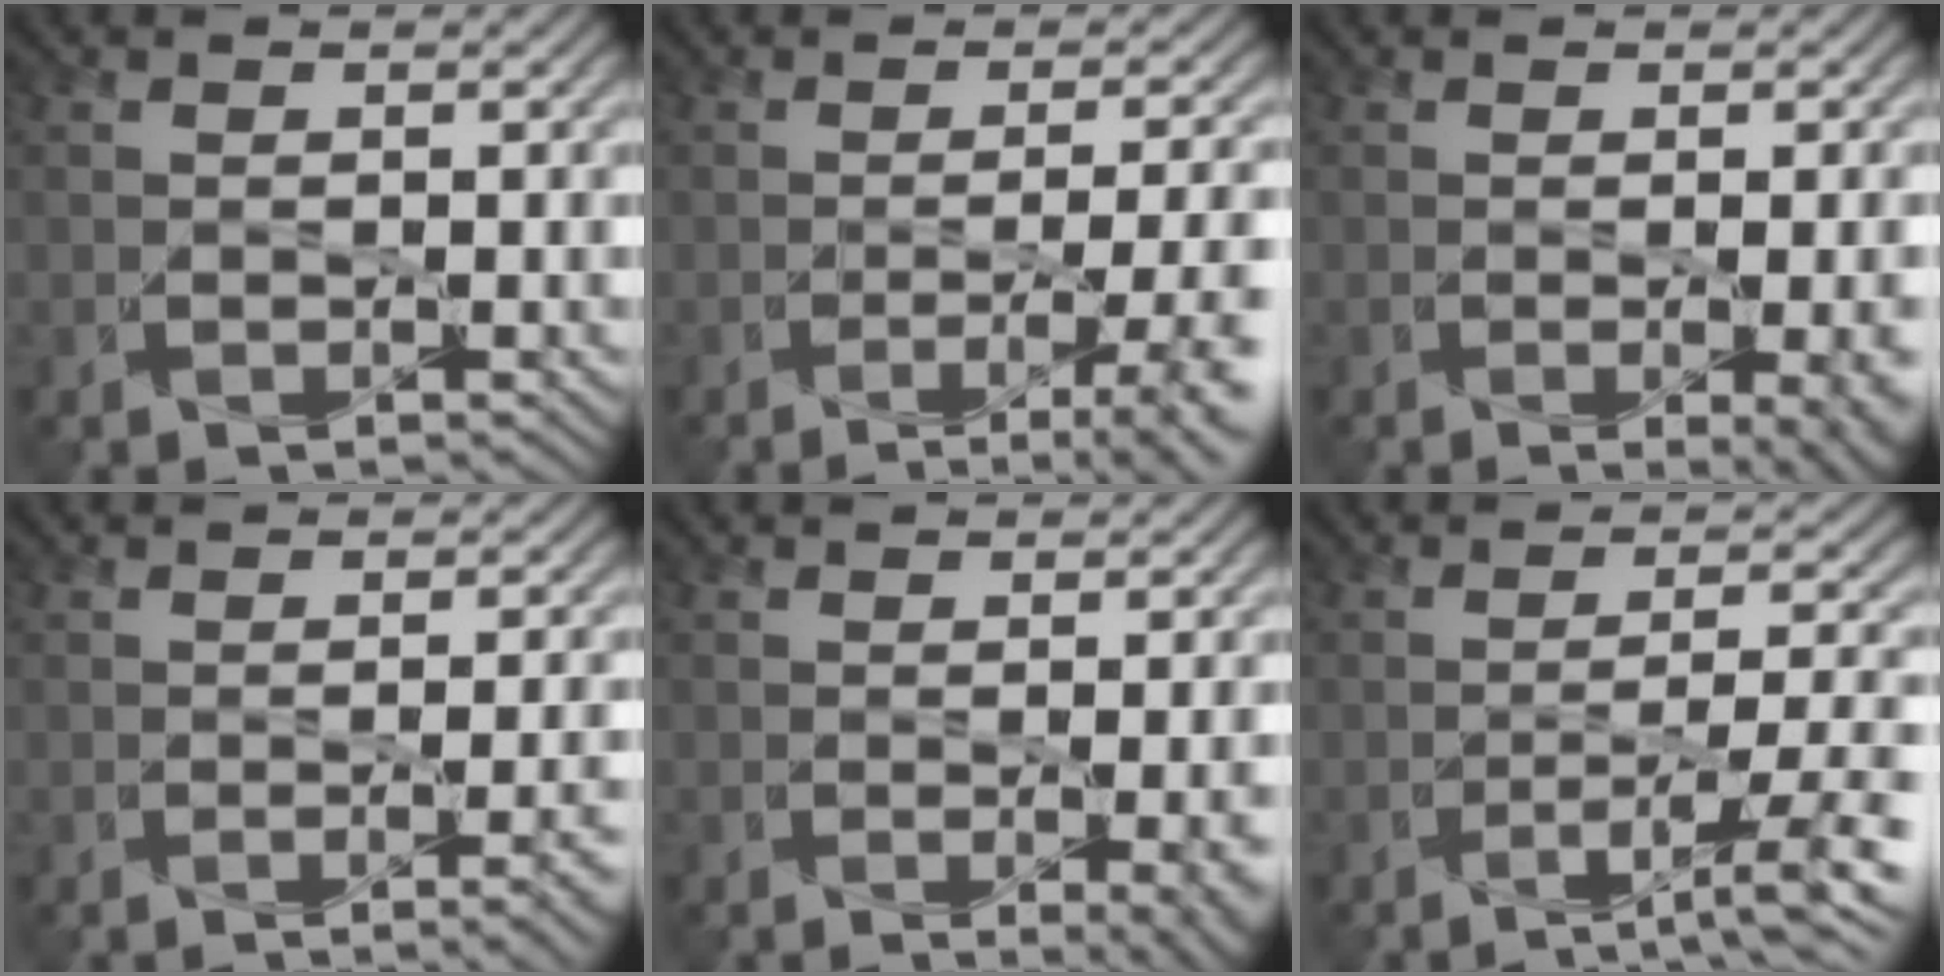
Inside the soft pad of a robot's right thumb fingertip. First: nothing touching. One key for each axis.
{"total": 8.0, "fx": -2.9, "fy": 1.7, "fz": 7.2, "tx": -0.105, "ty": -0.005, "tz": -0.035}
{"total": 5.8, "fx": -1.3, "fy": 1.6, "fz": 5.4, "tx": -0.060, "ty": -0.007, "tz": 0.001}
{"total": 3.7, "fx": -0.8, "fy": 0.7, "fz": 3.6, "tx": -0.048, "ty": 0.002, "tz": -0.006}
{"total": 4.6, "fx": -1.0, "fy": 1.1, "fz": 4.4, "tx": -0.054, "ty": -0.006, "tz": -0.001}
{"total": 6.9, "fx": -3.1, "fy": 0.8, "fz": 6.1, "tx": -0.104, "ty": 0.004, "tz": -0.047}